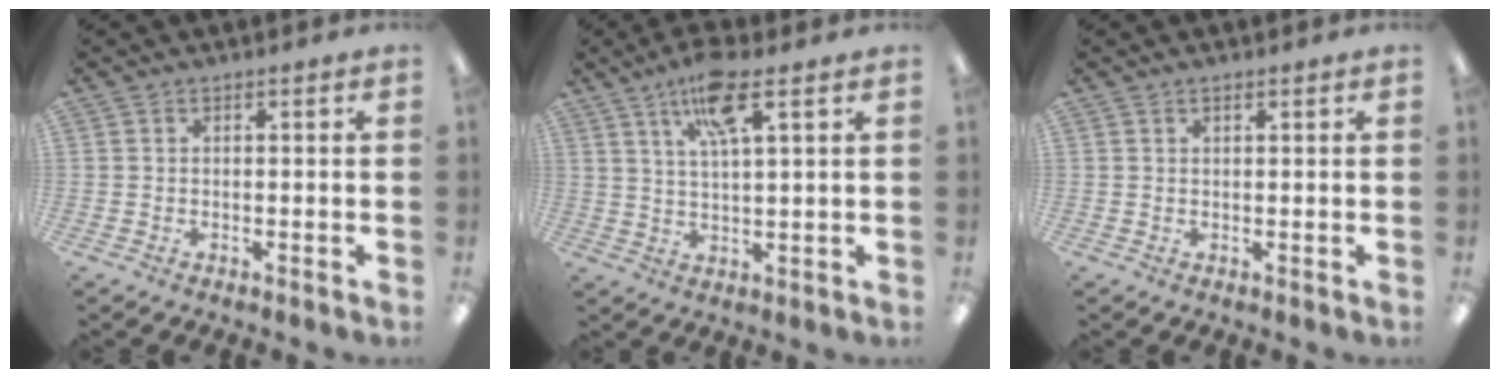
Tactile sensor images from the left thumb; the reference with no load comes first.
{"total": 10.0, "force": [5.9, 2.4, 7.7], "torque": [-0.139, -0.006, 0.097]}
{"total": 0.7, "force": [0.6, 0.2, 0.4], "torque": [-0.009, 0.001, 0.010]}